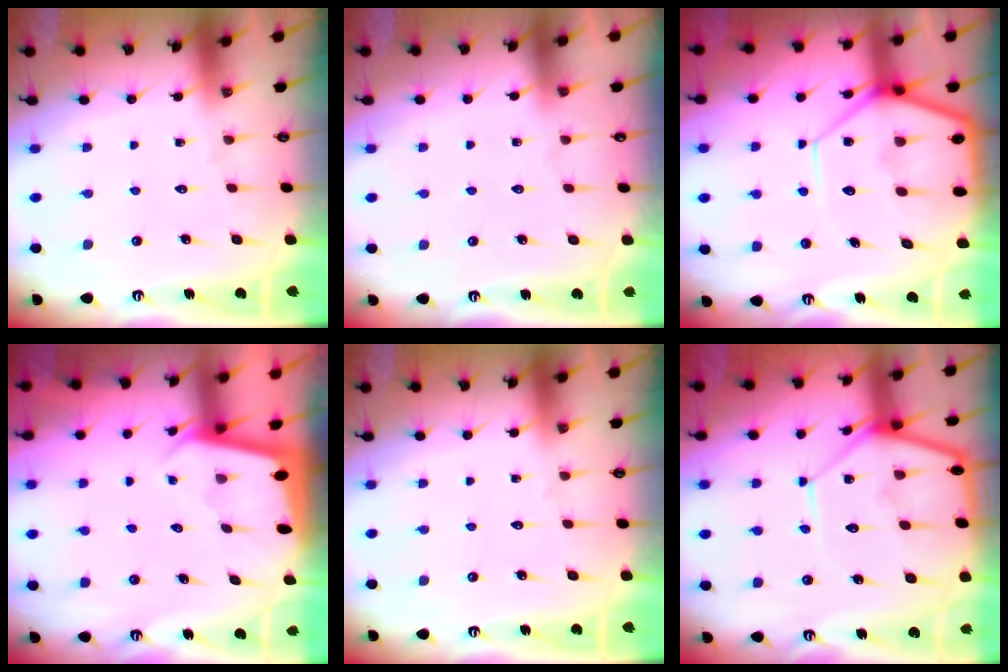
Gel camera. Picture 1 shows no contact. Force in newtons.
{"total": 1.7, "press": 1.7, "slide": 0.4}
{"total": 13.6, "press": 13.5, "slide": 1.2}
{"total": 1.9, "press": 1.9, "slide": 0.1}
{"total": 0.0}
{"total": 13.5, "press": 13.4, "slide": 0.9}